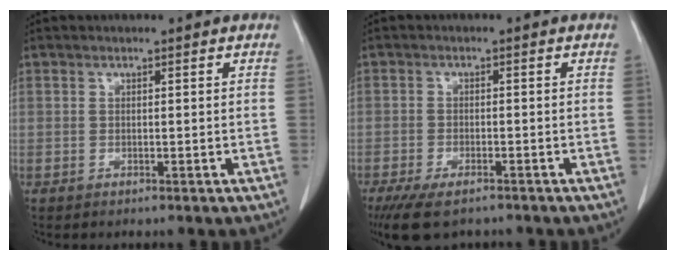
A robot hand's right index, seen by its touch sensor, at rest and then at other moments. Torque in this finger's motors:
{"motor_torque": [1.03, -0.89, 0.35, 0.11]}